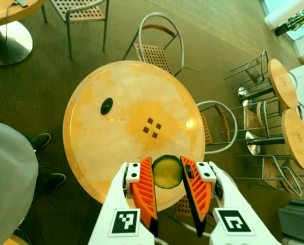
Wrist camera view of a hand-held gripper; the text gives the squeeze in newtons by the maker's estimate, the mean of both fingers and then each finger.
{"total": 9.3, "left": 9.2, "right": 9.3}